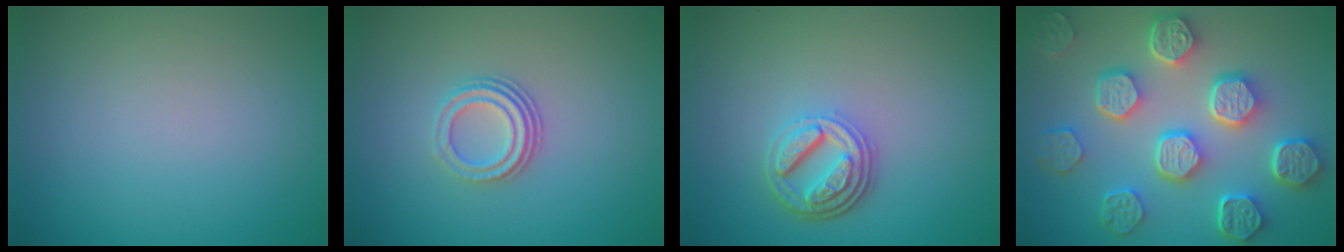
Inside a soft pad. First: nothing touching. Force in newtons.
{"total": 2.9, "press": 2.0, "slide": 2.0}
{"total": 4.5, "press": 3.4, "slide": 2.9}
{"total": 8.5, "press": 6.6, "slide": 5.3}